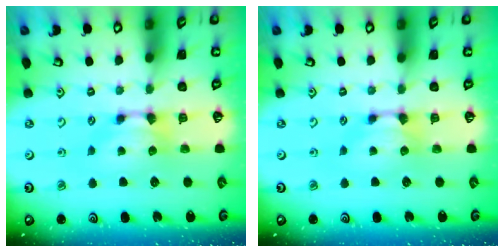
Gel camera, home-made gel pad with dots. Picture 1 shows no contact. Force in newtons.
{"total": 0.0}